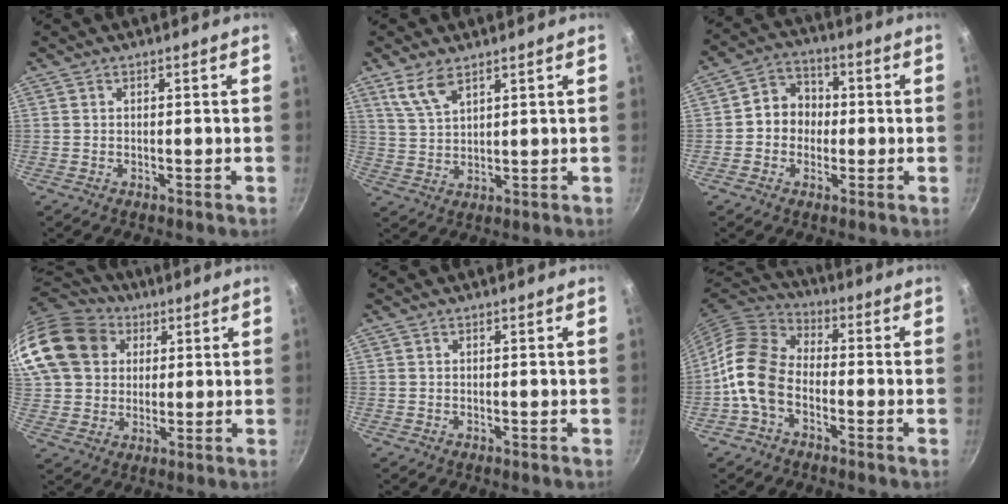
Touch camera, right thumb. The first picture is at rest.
{"total": 6.0, "force": [4.0, 2.3, 3.8], "torque": [-0.073, -0.018, 0.089]}
{"total": 7.8, "force": [-0.3, 6.9, 3.6], "torque": [-0.019, 0.021, -0.020]}
{"total": 21.4, "force": [7.8, 17.1, 10.3], "torque": [-0.214, 0.025, 0.145]}
{"total": 0.0}
{"total": 11.0, "force": [-3.5, 7.4, 7.4], "torque": [-0.123, 0.039, -0.091]}